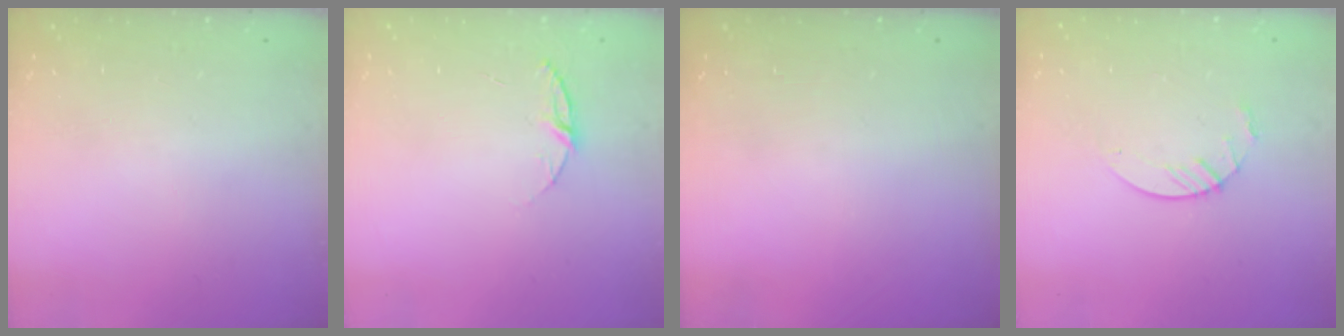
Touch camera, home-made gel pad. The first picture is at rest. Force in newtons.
{"total": 5.9, "press": 5.8, "slide": 0.6}
{"total": 0.0}
{"total": 4.9, "press": 4.9, "slide": 0.4}